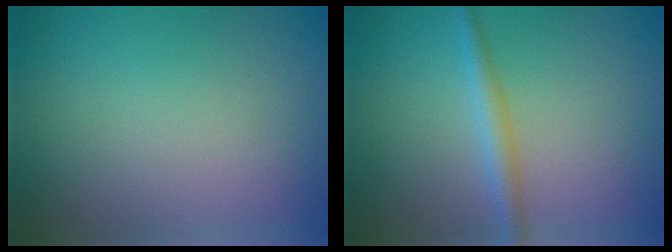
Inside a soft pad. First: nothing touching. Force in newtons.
{"total": 2.2, "press": 2.2, "slide": 0.1}